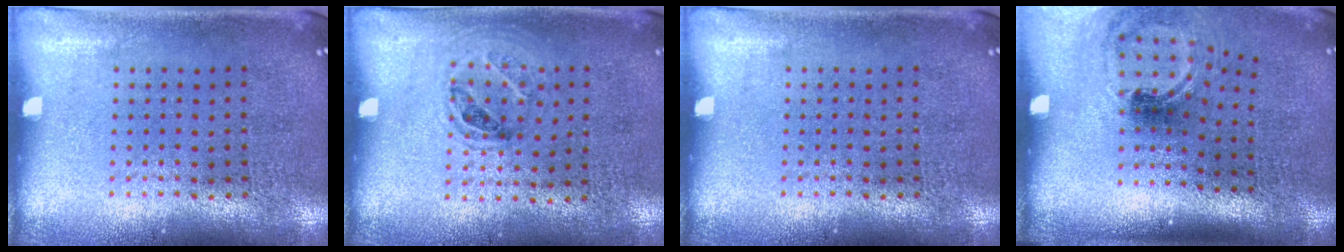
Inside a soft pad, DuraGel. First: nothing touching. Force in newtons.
{"total": 1.1, "press": 0.8, "slide": 0.7}
{"total": 0.0}
{"total": 1.5, "press": 1.2, "slide": 1.0}